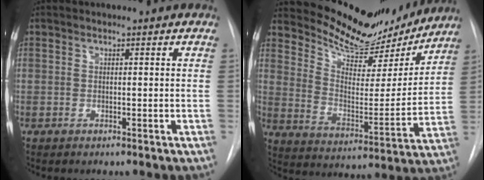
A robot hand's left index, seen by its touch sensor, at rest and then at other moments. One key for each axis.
{"total": 16.2, "fx": 15.2, "fy": 4.3, "fz": 3.6, "tx": -0.059, "ty": -0.032, "tz": 0.226}